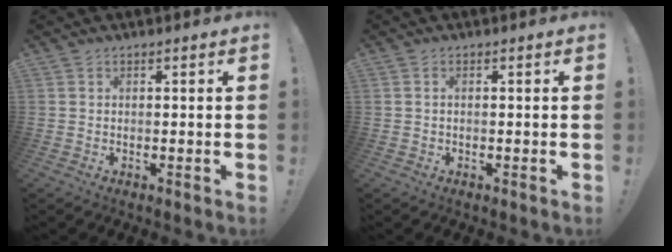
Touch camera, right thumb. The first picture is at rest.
{"total": 0.6, "force": [0.1, 0.0, 0.6], "torque": [-0.012, 0.000, 0.002]}